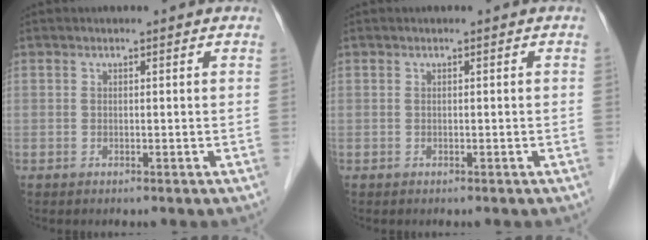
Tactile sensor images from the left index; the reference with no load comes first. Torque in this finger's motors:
{"motor_torque": [0.05, 0.02, 0.00, 0.00]}